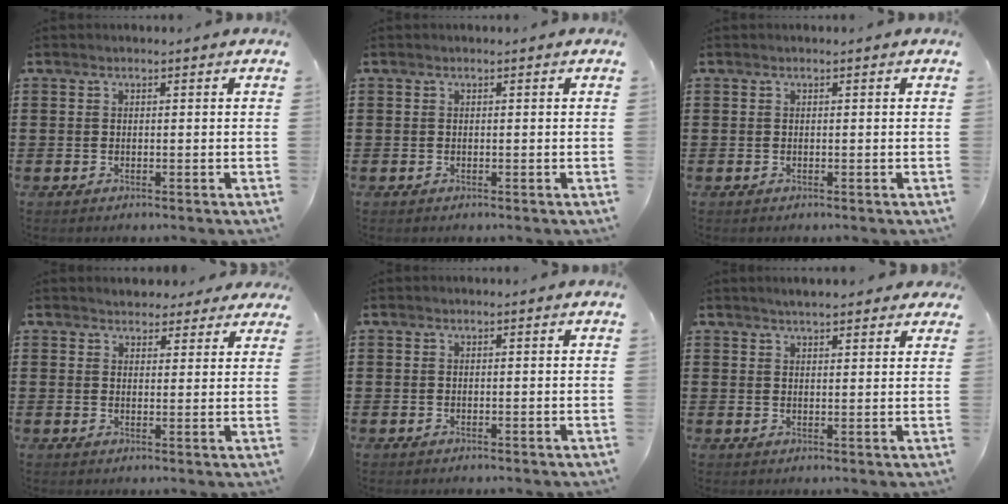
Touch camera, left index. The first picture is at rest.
{"total": 0.0}
{"total": 0.0}
{"total": 3.0, "force": [2.8, 1.2, 0.1], "torque": [-0.002, -0.004, 0.051]}
{"total": 0.0}
{"total": 2.8, "force": [2.6, 0.4, 1.0], "torque": [-0.026, 0.002, 0.047]}